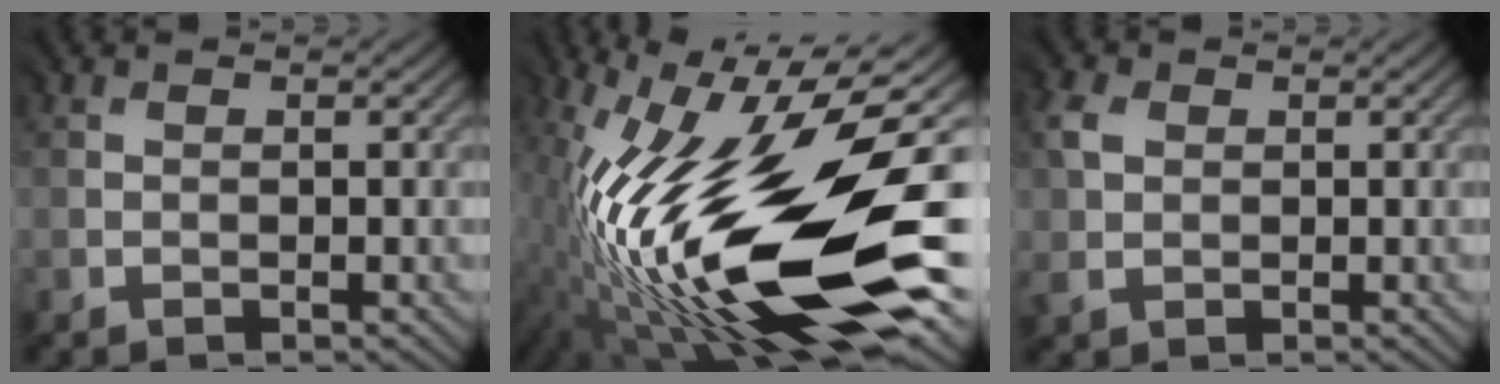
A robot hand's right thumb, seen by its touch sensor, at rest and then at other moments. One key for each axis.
{"total": 21.7, "fx": -4.7, "fy": 7.6, "fz": 19.7, "tx": -0.387, "ty": -0.013, "tz": -0.092}
{"total": 2.9, "fx": 1.0, "fy": 2.4, "fz": 1.4, "tx": -0.048, "ty": 0.007, "tz": 0.019}